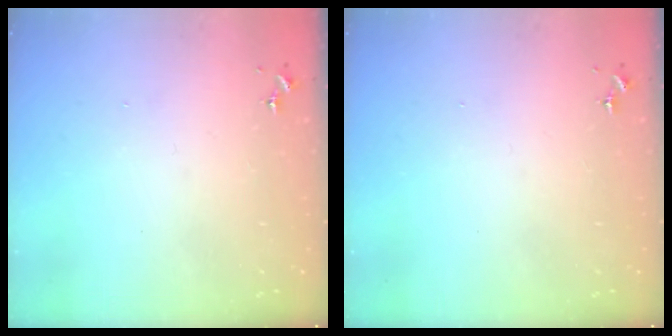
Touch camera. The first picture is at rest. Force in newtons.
{"total": 0.0}